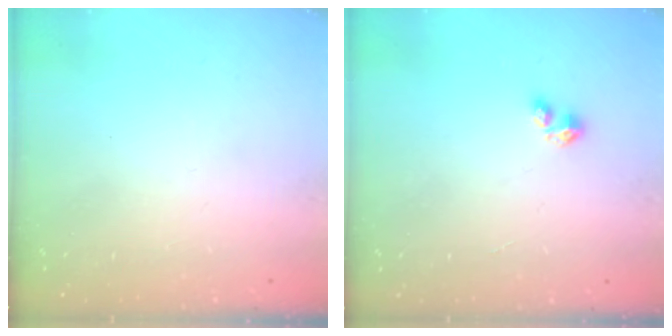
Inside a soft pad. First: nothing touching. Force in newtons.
{"total": 2.7, "press": 2.7, "slide": 0.4}